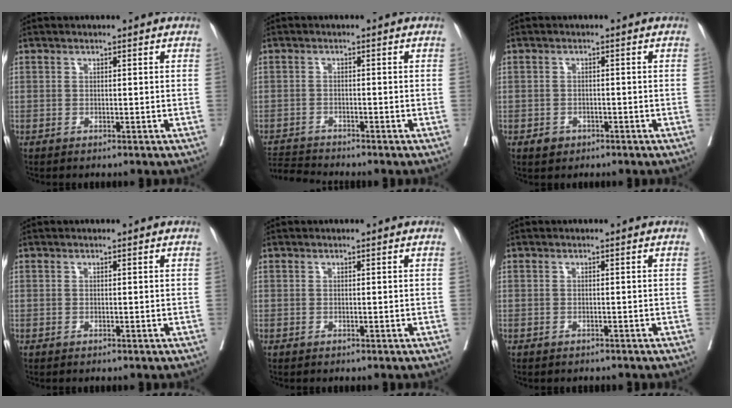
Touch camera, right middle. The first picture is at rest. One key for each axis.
{"total": 4.0, "fx": -3.9, "fy": -0.9, "fz": -0.3, "tx": 0.003, "ty": -0.013, "tz": -0.072}
{"total": 1.8, "fx": -1.1, "fy": 1.4, "fz": 0.5, "tx": -0.006, "ty": 0.004, "tz": -0.012}
{"total": 0.0}
{"total": 0.0}
{"total": 1.5, "fx": -1.4, "fy": 0.5, "fz": 0.3, "tx": -0.015, "ty": -0.003, "tz": -0.019}